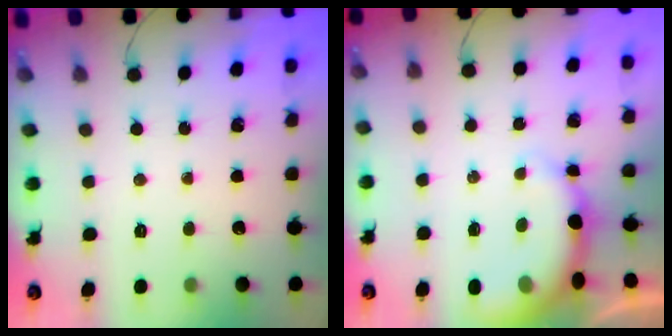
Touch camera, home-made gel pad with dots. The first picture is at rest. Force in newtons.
{"total": 8.1, "press": 8.0, "slide": 1.3}